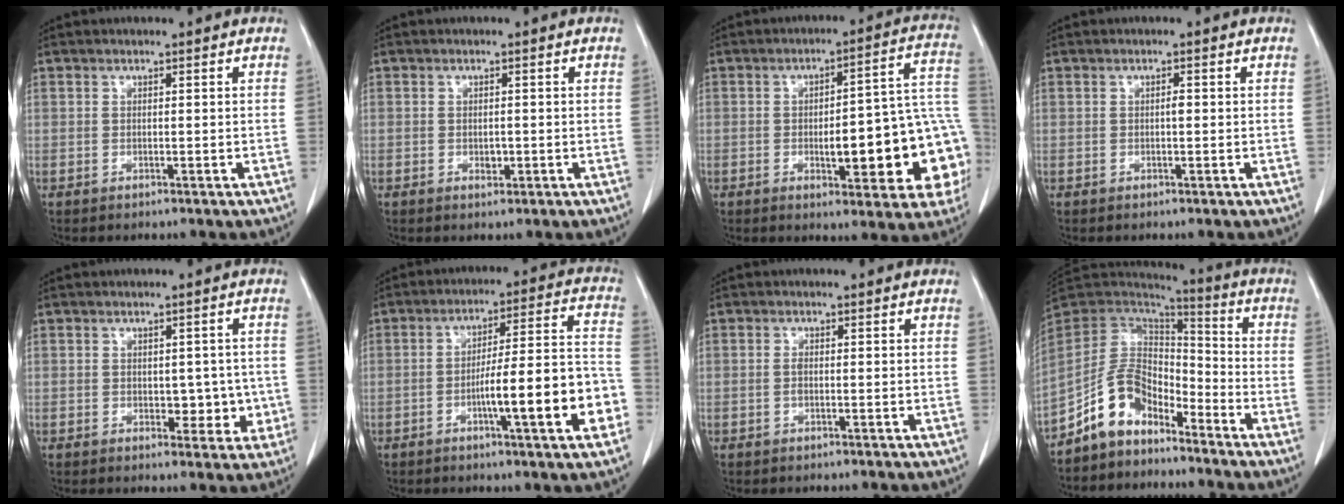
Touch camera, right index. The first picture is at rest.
{"total": 1.3, "force": [-0.3, 0.9, 0.9], "torque": [-0.013, 0.001, 0.001]}
{"total": 18.3, "force": [-4.0, 4.8, 17.2], "torque": [-0.137, 0.048, -0.033]}
{"total": 0.8, "force": [-0.1, 0.2, 0.7], "torque": [-0.012, 0.001, -0.001]}
{"total": 4.1, "force": [-0.4, 2.8, 3.0], "torque": [-0.020, 0.007, 0.003]}
{"total": 14.4, "force": [-4.8, 1.1, 13.6], "torque": [-0.192, 0.017, -0.068]}
{"total": 0.7, "force": [-0.1, 0.3, 0.7], "torque": [-0.012, 0.003, -0.002]}
{"total": 10.2, "force": [-7.2, 5.7, 4.6], "torque": [-0.094, 0.039, -0.142]}